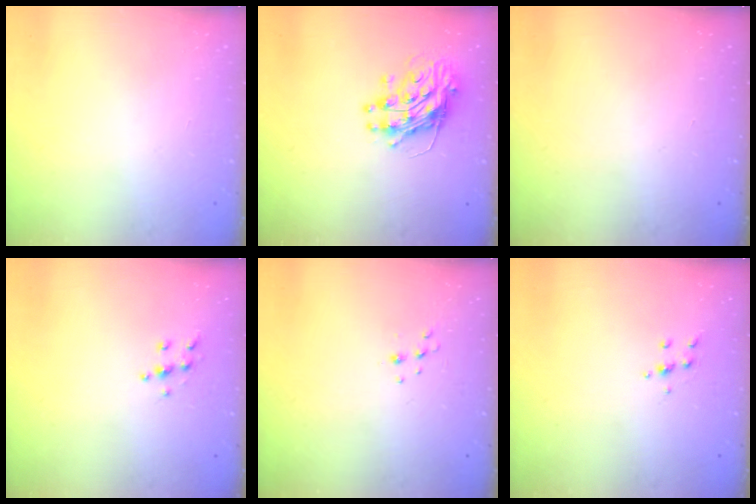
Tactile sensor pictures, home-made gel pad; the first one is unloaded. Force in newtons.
{"total": 12.0, "press": 11.9, "slide": 1.2}
{"total": 0.0}
{"total": 5.6, "press": 5.6, "slide": 0.5}
{"total": 3.8, "press": 3.7, "slide": 0.7}
{"total": 4.0, "press": 3.9, "slide": 0.9}